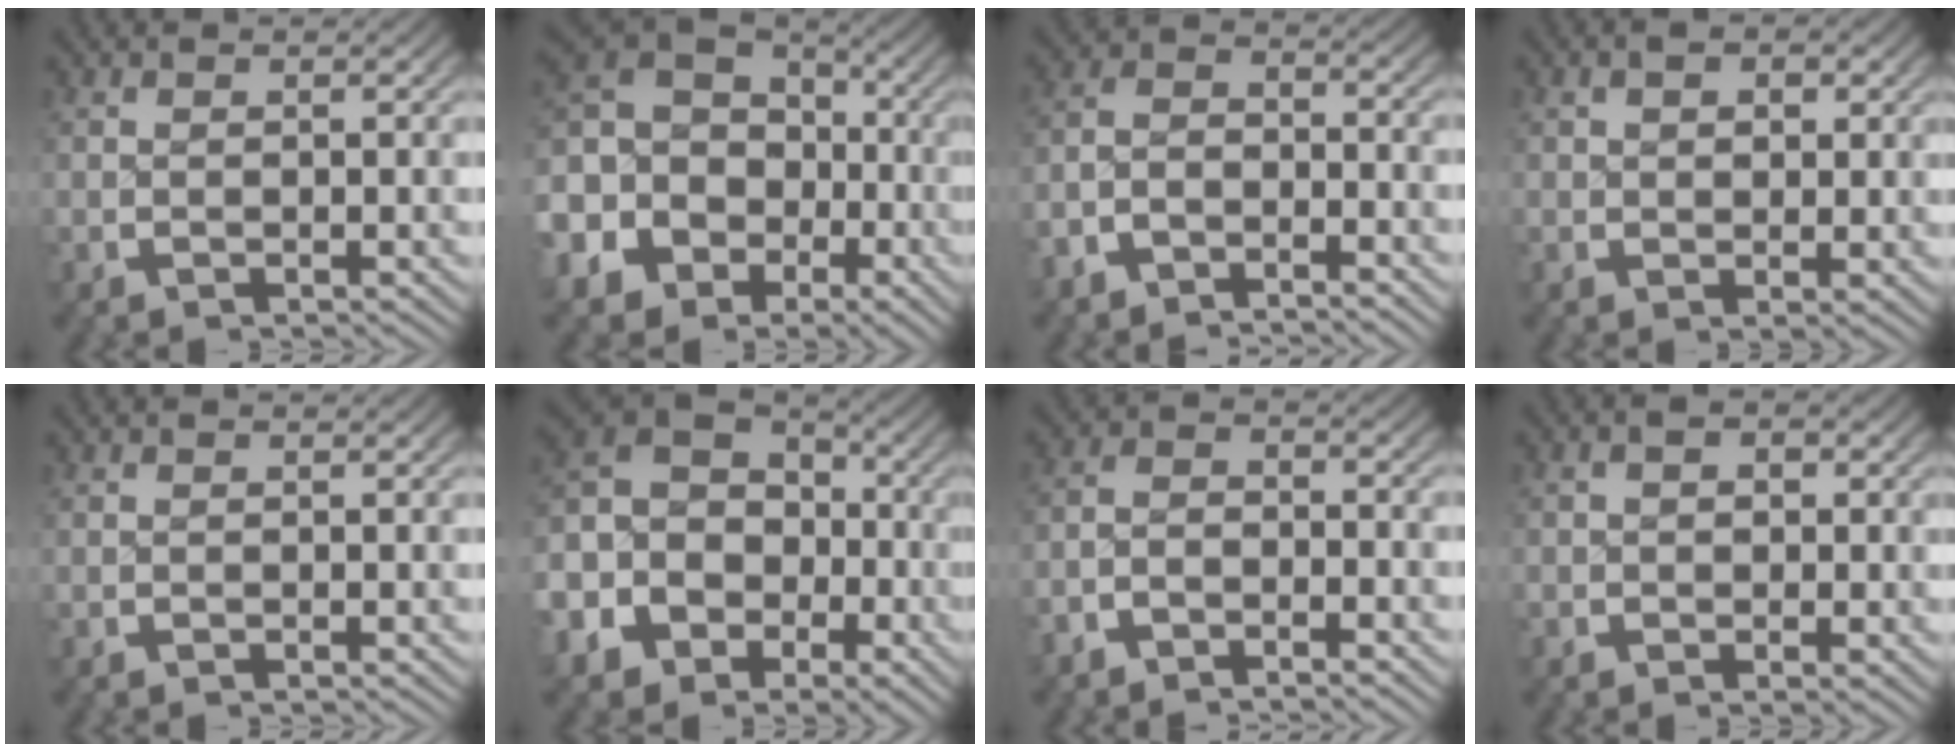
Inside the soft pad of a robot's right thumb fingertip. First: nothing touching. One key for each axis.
{"total": 13.1, "fx": 0.5, "fy": 10.9, "fz": 7.3, "tx": -0.175, "ty": -0.022, "tz": 0.013}
{"total": 4.5, "fx": -2.6, "fy": 3.0, "fz": 2.3, "tx": -0.049, "ty": -0.008, "tz": -0.050}
{"total": 2.2, "fx": 0.9, "fy": 1.4, "fz": 1.4, "tx": -0.022, "ty": -0.007, "tz": 0.020}
{"total": 0.0}
{"total": 13.3, "fx": 1.3, "fy": 10.9, "fz": 7.5, "tx": -0.177, "ty": -0.012, "tz": 0.018}
{"total": 2.7, "fx": -2.0, "fy": 1.4, "fz": 1.2, "tx": -0.020, "ty": -0.001, "tz": -0.043}
{"total": 1.7, "fx": 0.1, "fy": 1.1, "fz": 1.2, "tx": -0.019, "ty": -0.003, "tz": 0.000}